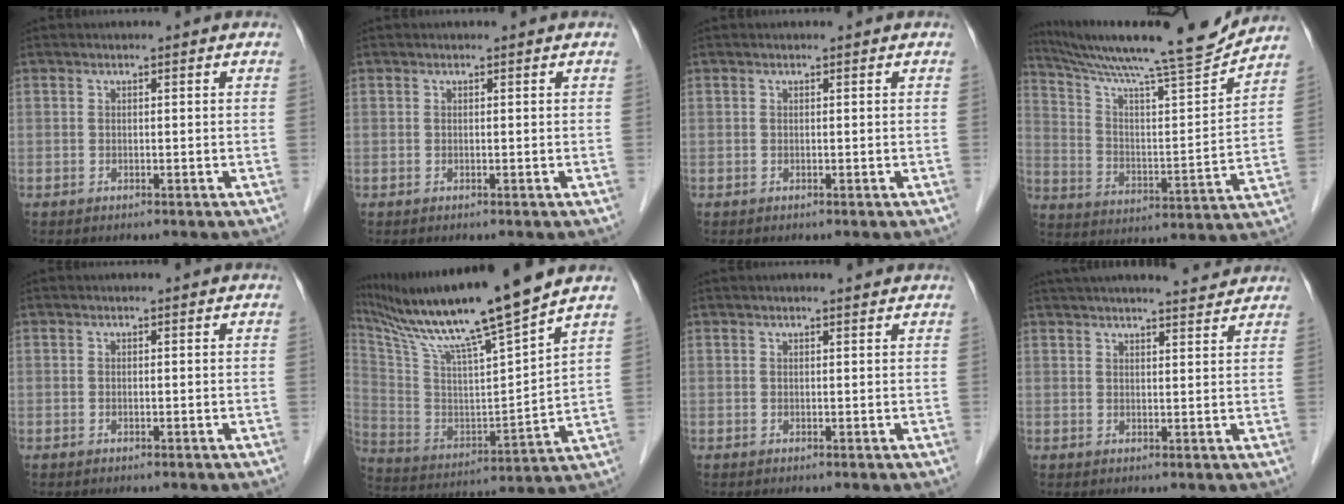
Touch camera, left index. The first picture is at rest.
{"total": 0.0}
{"total": 0.0}
{"total": 19.5, "force": [17.8, -0.4, 8.0], "torque": [-0.140, -0.025, 0.278]}
{"total": 0.0}
{"total": 19.1, "force": [15.3, -0.9, 11.4], "torque": [-0.207, -0.004, 0.271]}
{"total": 1.8, "force": [1.7, 0.0, 0.7], "torque": [-0.012, 0.011, 0.025]}
{"total": 11.2, "force": [10.3, 1.0, 4.3], "torque": [-0.067, 0.016, 0.135]}